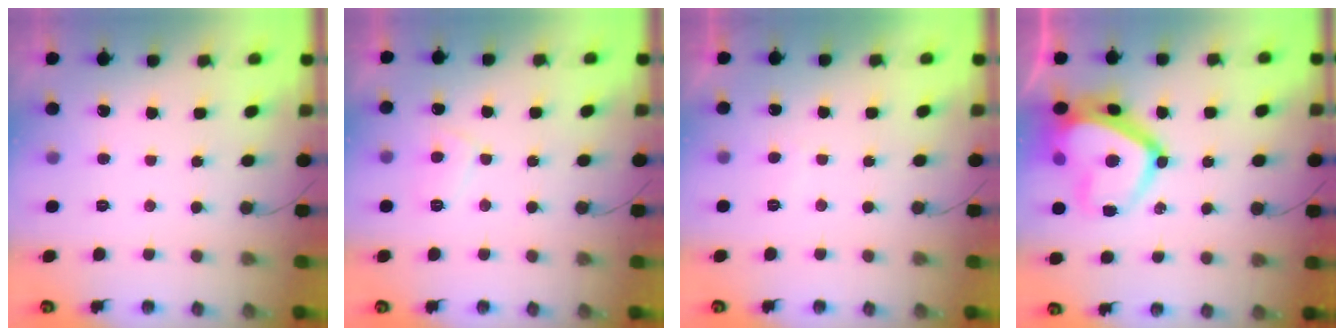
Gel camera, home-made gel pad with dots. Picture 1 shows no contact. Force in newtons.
{"total": 4.2, "press": 4.2, "slide": 0.6}
{"total": 1.3, "press": 1.1, "slide": 0.6}
{"total": 16.8, "press": 16.8, "slide": 1.0}